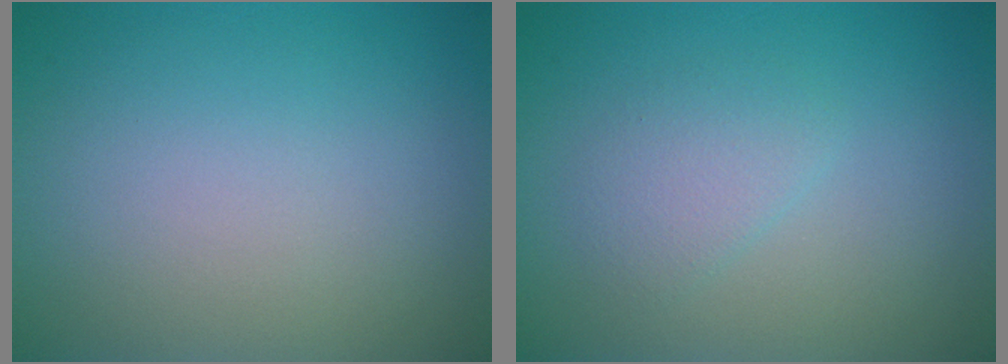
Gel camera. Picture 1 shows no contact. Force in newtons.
{"total": 1.8, "press": 1.8, "slide": 0.1}